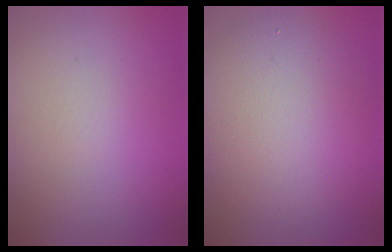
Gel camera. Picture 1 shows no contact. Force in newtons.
{"total": 5.9, "press": 5.9, "slide": 0.4}